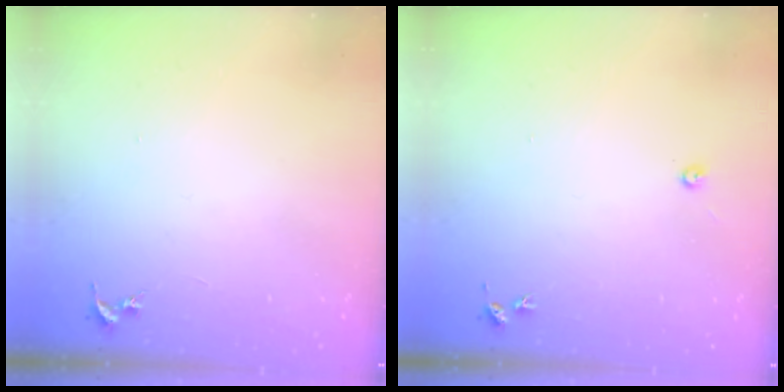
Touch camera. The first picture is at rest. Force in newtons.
{"total": 3.0, "press": 3.0, "slide": 0.4}